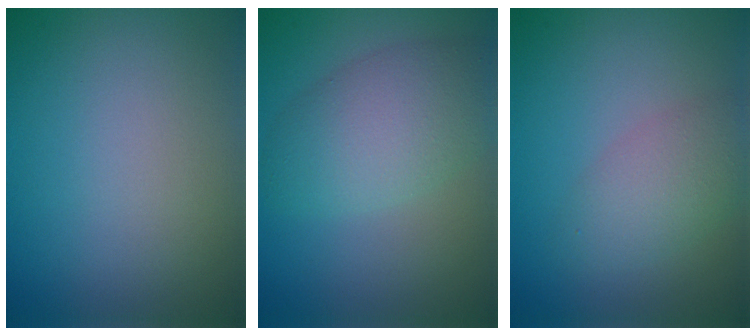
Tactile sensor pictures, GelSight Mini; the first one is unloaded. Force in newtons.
{"total": 5.5, "press": 5.5, "slide": 0.3}
{"total": 3.2, "press": 3.2, "slide": 0.1}